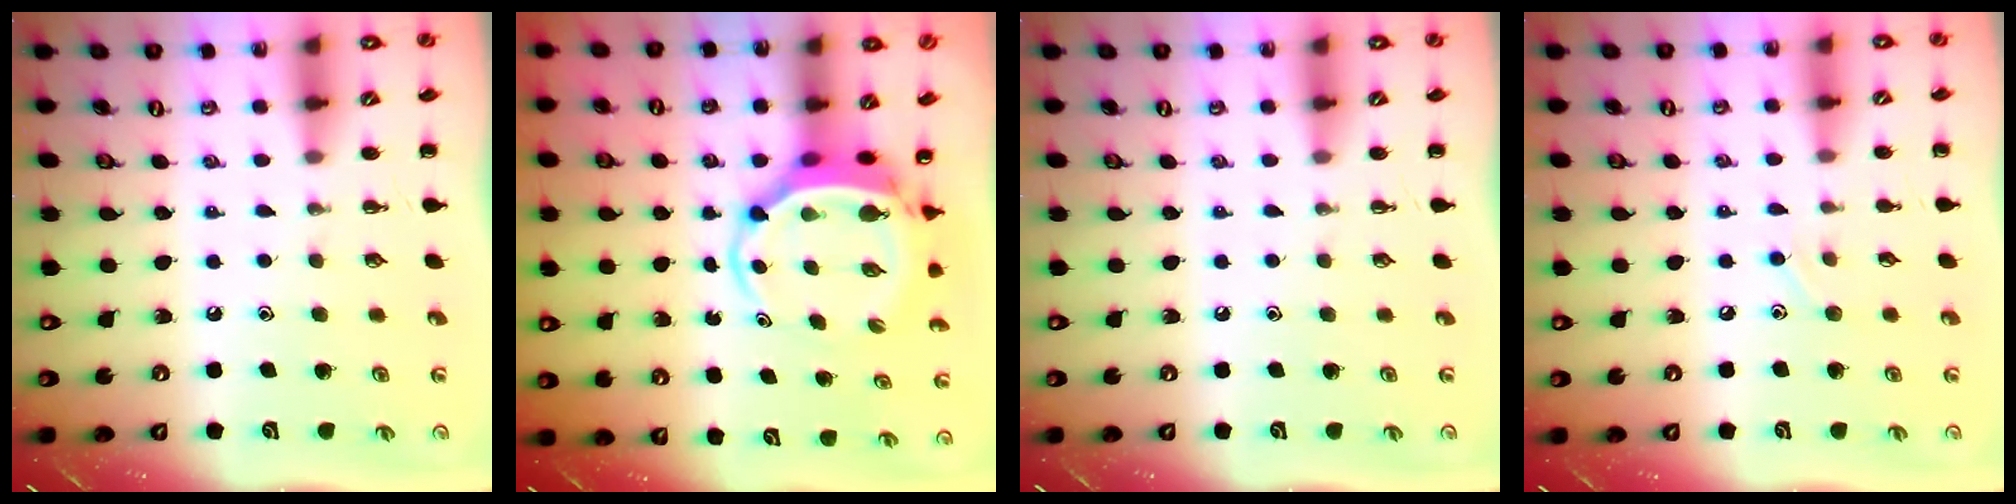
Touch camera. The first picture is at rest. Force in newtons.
{"total": 5.3, "press": 5.0, "slide": 1.5}
{"total": 0.0}
{"total": 5.2, "press": 5.0, "slide": 1.6}